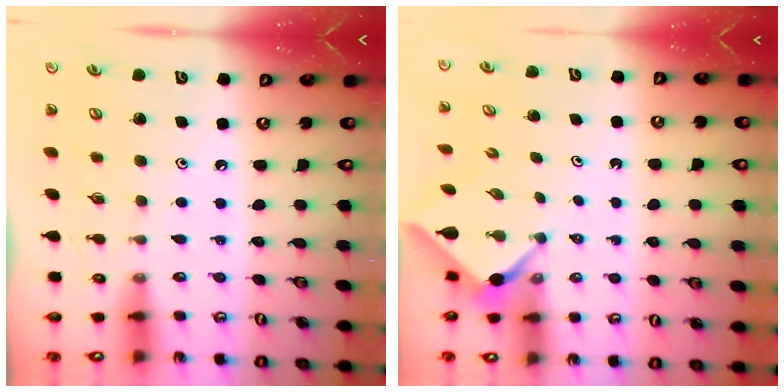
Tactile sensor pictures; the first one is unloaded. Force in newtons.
{"total": 2.5, "press": 2.5, "slide": 0.3}